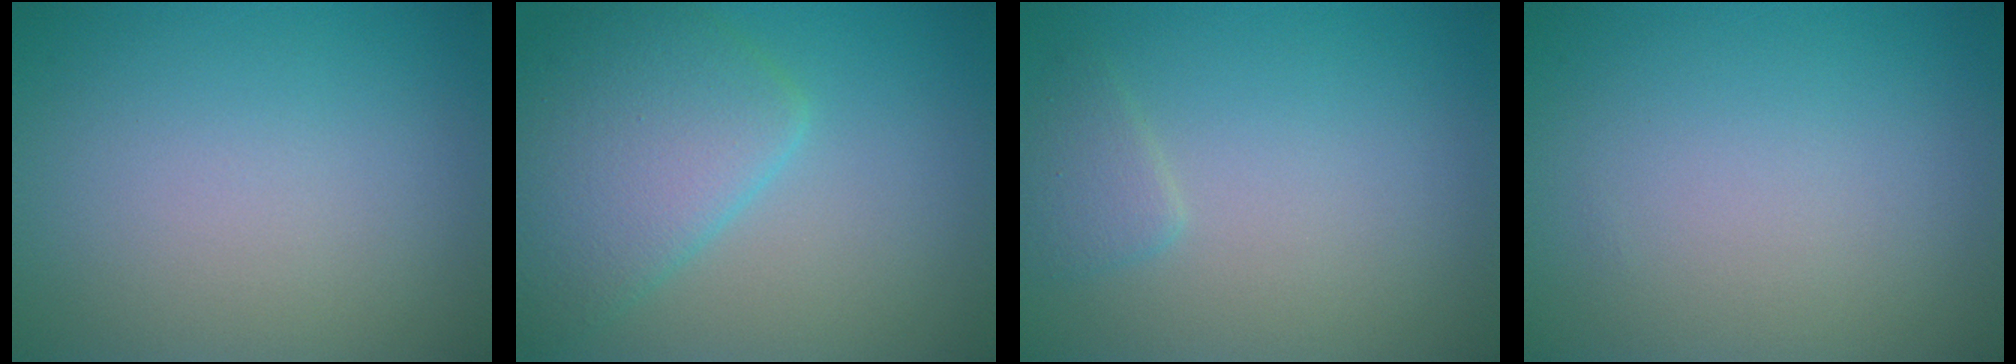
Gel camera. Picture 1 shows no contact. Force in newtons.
{"total": 6.1, "press": 6.1, "slide": 0.2}
{"total": 1.5, "press": 1.5, "slide": 0.1}
{"total": 0.0}